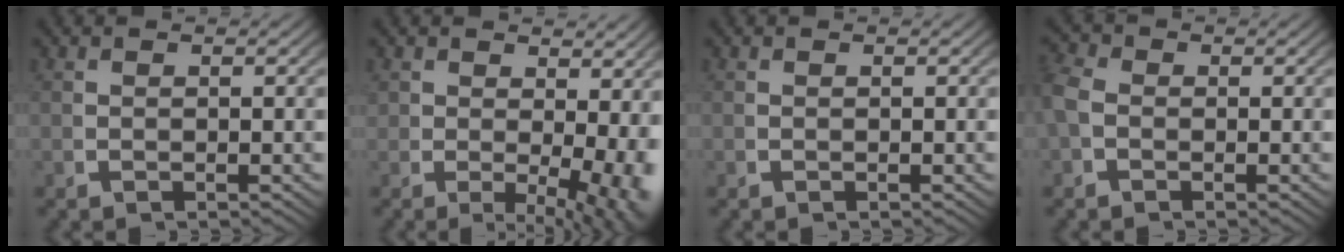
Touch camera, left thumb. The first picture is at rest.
{"total": 5.2, "force": [-0.4, 2.8, 4.4], "torque": [-0.052, -0.033, 0.008]}
{"total": 0.0}
{"total": 2.1, "force": [-0.2, 1.8, 1.0], "torque": [-0.036, -0.004, -0.006]}